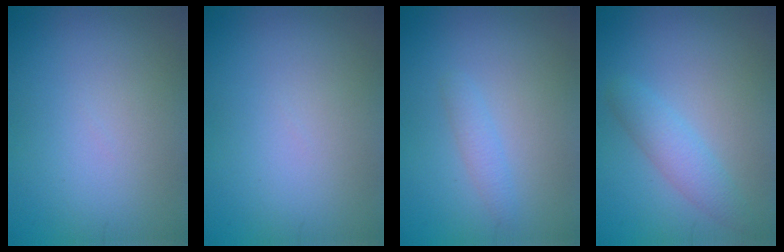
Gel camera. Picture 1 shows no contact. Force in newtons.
{"total": 0.0}
{"total": 1.3, "press": 1.3, "slide": 0.0}
{"total": 2.5, "press": 2.5, "slide": 0.1}